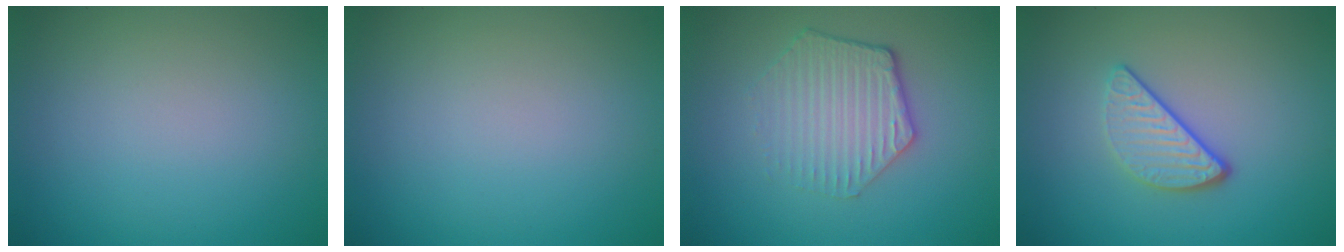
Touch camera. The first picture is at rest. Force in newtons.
{"total": 0.0}
{"total": 3.5, "press": 3.0, "slide": 1.7}
{"total": 3.0, "press": 2.4, "slide": 1.9}